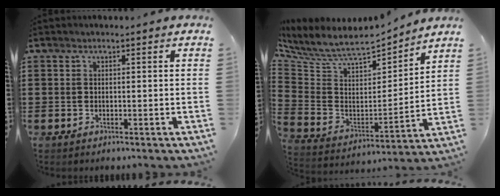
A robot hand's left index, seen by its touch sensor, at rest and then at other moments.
{"total": 7.6, "force": [6.6, 2.1, 3.3], "torque": [-0.096, -0.049, 0.111]}